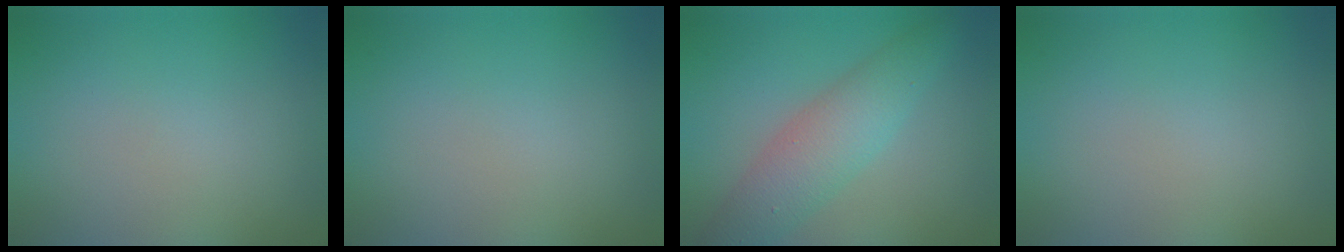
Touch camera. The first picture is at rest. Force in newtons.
{"total": 0.0}
{"total": 4.6, "press": 4.6, "slide": 0.1}
{"total": 0.0}